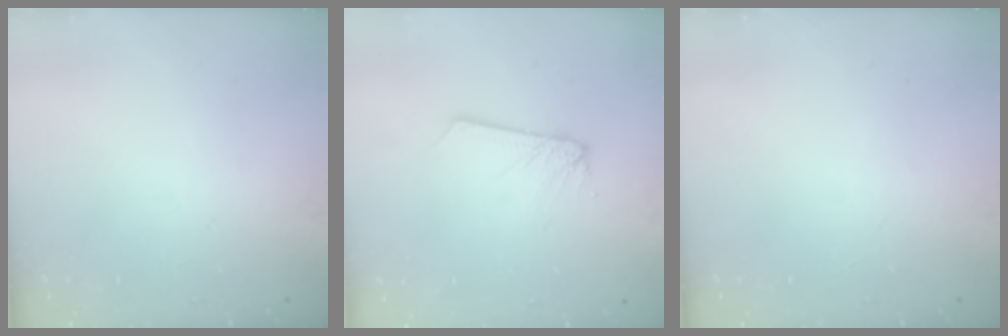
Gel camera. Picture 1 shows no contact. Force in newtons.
{"total": 2.7, "press": 2.7, "slide": 0.2}
{"total": 0.0}